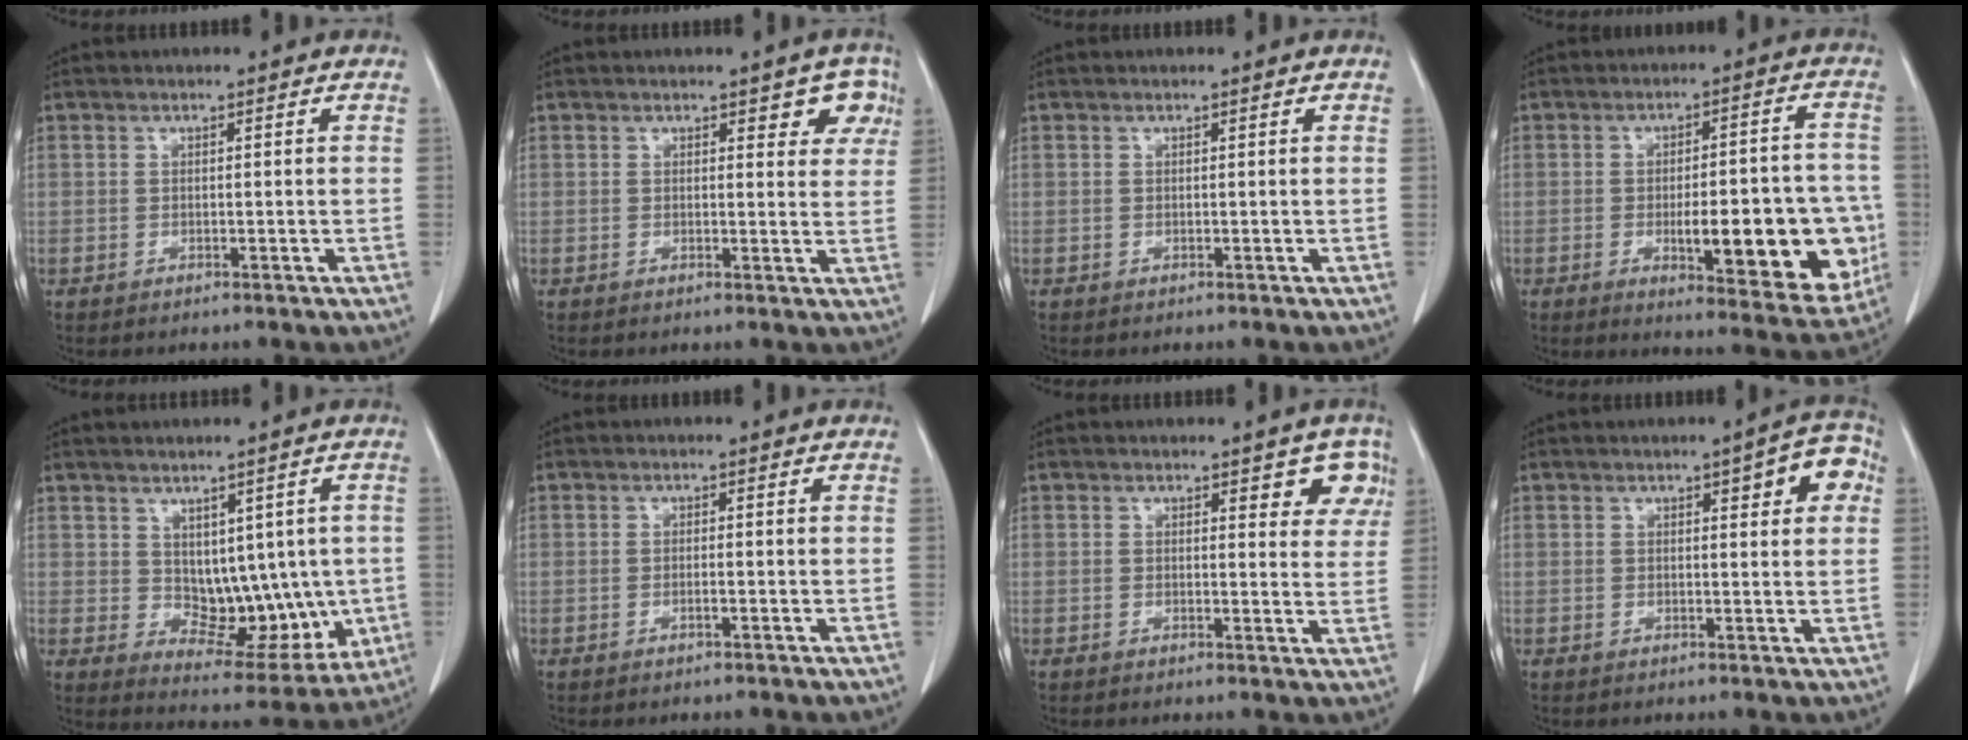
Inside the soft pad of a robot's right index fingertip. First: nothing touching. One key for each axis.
{"total": 4.1, "fx": 2.4, "fy": 2.1, "fz": 2.7, "tx": -0.010, "ty": 0.005, "tz": 0.021}
{"total": 0.0}
{"total": 16.9, "fx": -4.0, "fy": 4.8, "fz": 15.7, "tx": -0.159, "ty": 0.015, "tz": -0.035}
{"total": 10.5, "fx": 0.3, "fy": 6.5, "fz": 8.2, "tx": -0.088, "ty": 0.005, "tz": 0.029}
{"total": 0.8, "fx": -0.4, "fy": 0.0, "fz": 0.7, "tx": -0.016, "ty": 0.000, "tz": -0.005}
{"total": 4.6, "fx": 2.7, "fy": 2.2, "fz": 3.0, "tx": -0.013, "ty": 0.000, "tz": 0.026}
{"total": 5.4, "fx": 2.0, "fy": 1.6, "fz": 4.8, "tx": -0.048, "ty": 0.013, "tz": 0.018}